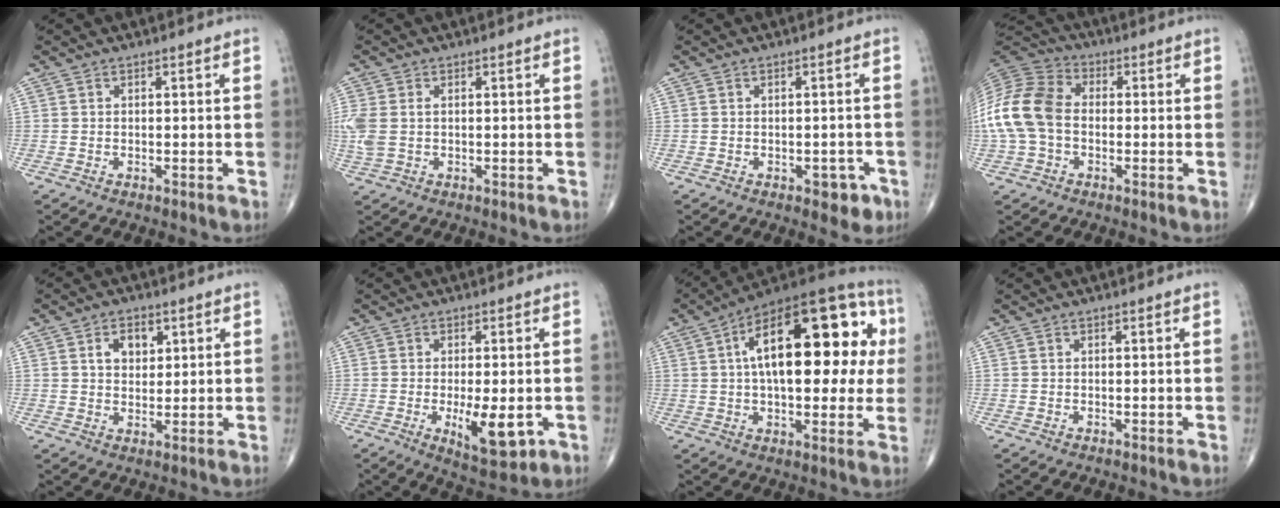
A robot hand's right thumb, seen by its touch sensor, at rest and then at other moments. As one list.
[{"total": 5.1, "force": [0.2, 3.2, 3.9], "torque": [-0.121, 0.011, 0.010]}, {"total": 3.5, "force": [-1.6, 2.1, 2.3], "torque": [-0.007, 0.006, -0.018]}, {"total": 14.5, "force": [-1.2, 10.3, 10.2], "torque": [-0.218, 0.034, -0.030]}, {"total": 5.3, "force": [2.1, 3.6, 3.3], "torque": [-0.031, -0.009, 0.032]}, {"total": 9.0, "force": [-2.2, 3.4, 8.0], "torque": [-0.113, -0.018, -0.026]}, {"total": 26.8, "force": [5.1, 12.2, 23.3], "torque": [-0.328, 0.034, 0.066]}, {"total": 0.0}]